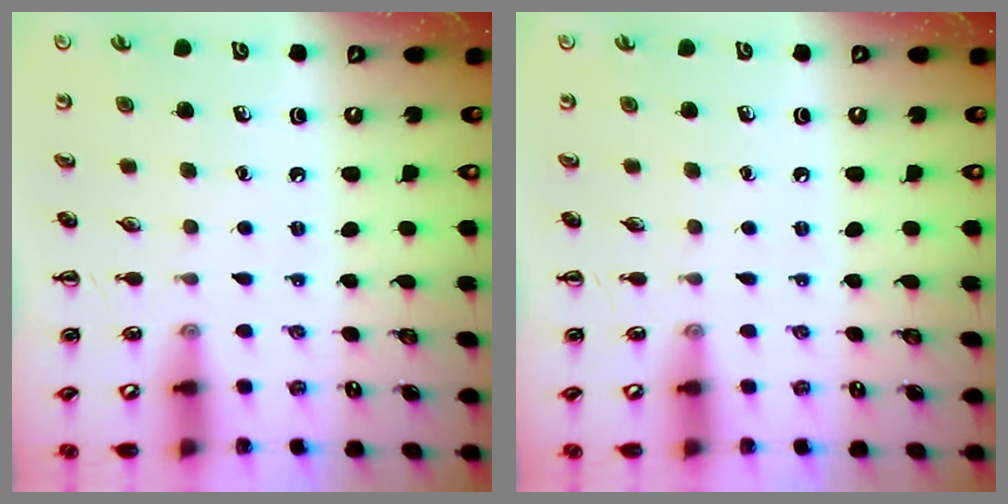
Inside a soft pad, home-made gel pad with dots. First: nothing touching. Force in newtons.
{"total": 0.0}